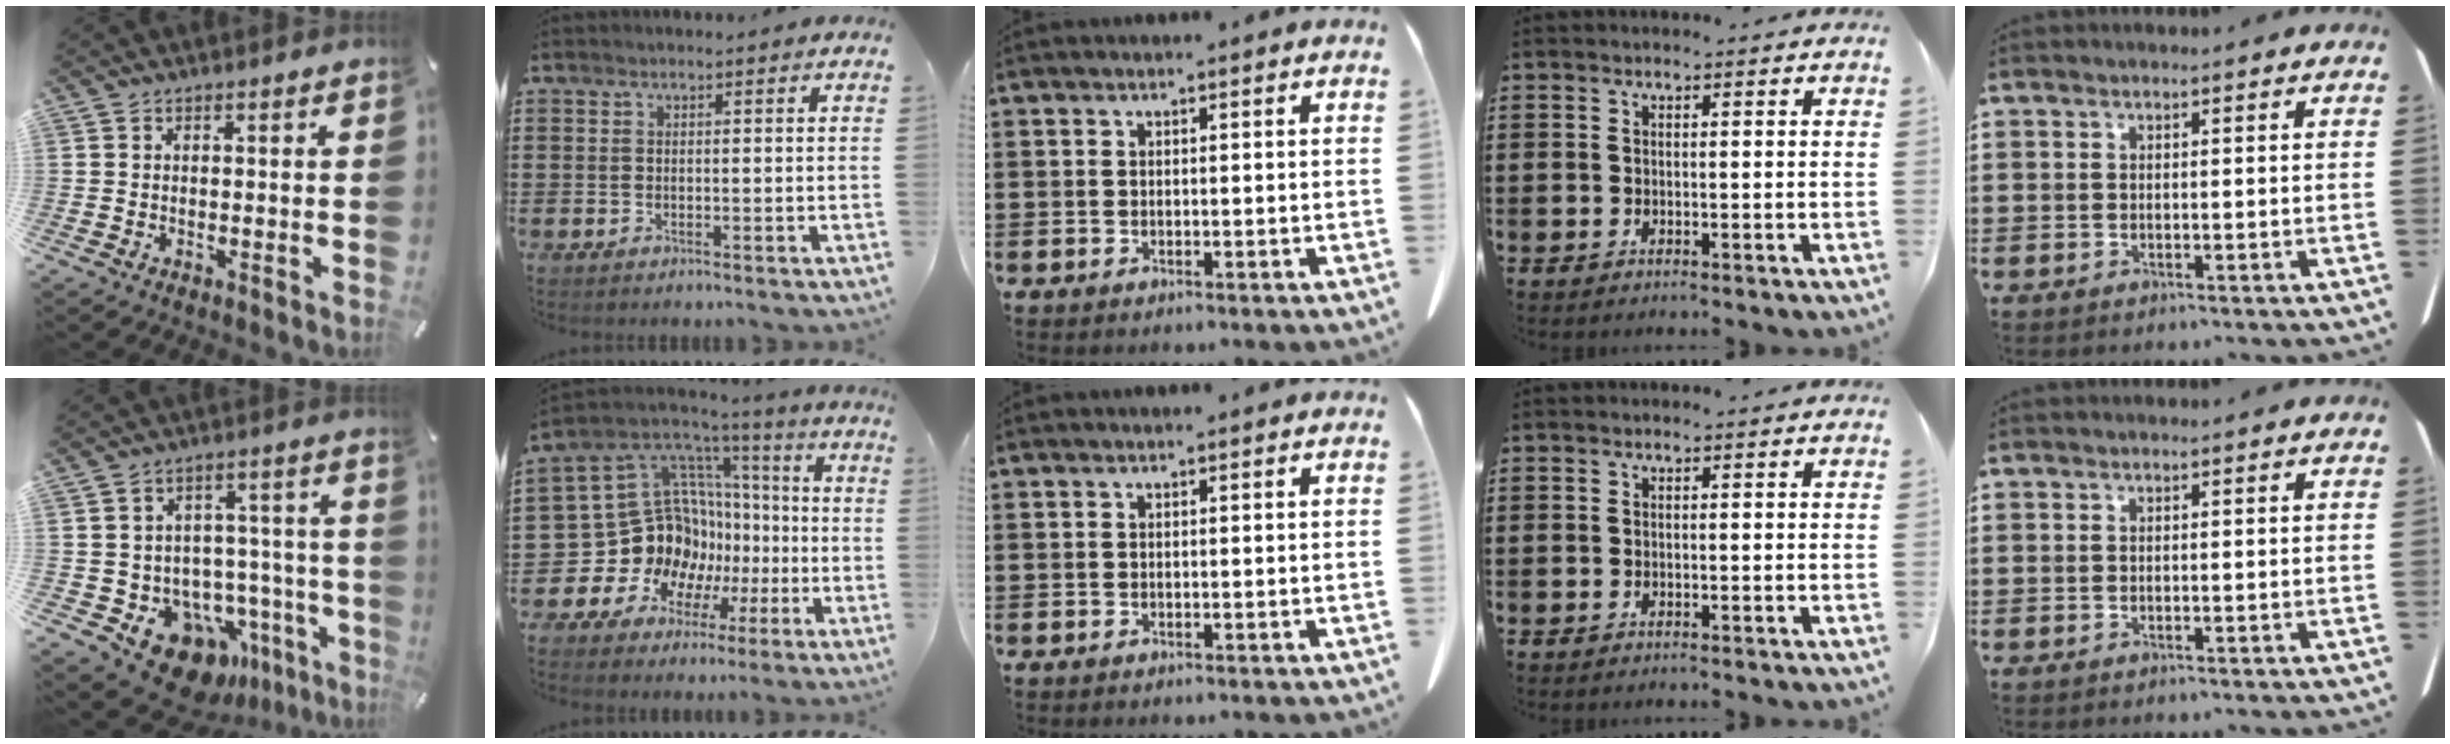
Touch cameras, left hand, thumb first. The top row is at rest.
{"thumb": {"total": 14.2, "force": [-7.9, 10.0, 6.4], "torque": [-0.070, 0.046, -0.118]}, "index": {"total": 16.3, "force": [-2.0, 14.7, 6.9], "torque": [-0.187, -0.035, 0.001]}}